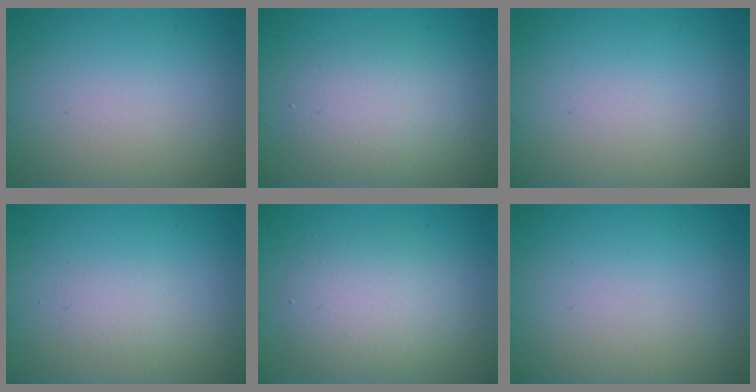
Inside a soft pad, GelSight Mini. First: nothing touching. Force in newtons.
{"total": 3.4, "press": 3.4, "slide": 0.2}
{"total": 0.0}
{"total": 1.0, "press": 1.0, "slide": 0.0}
{"total": 3.8, "press": 3.8, "slide": 0.2}
{"total": 0.0}